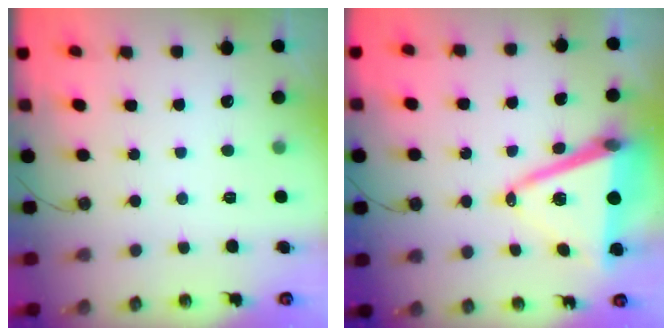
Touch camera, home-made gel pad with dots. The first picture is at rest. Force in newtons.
{"total": 15.2, "press": 14.7, "slide": 4.0}